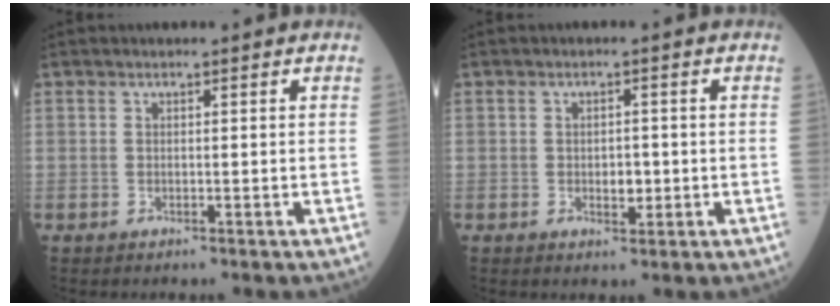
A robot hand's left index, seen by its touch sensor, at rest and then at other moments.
{"total": 2.1, "force": [-0.5, 1.2, 1.6], "torque": [-0.021, -0.002, -0.007]}